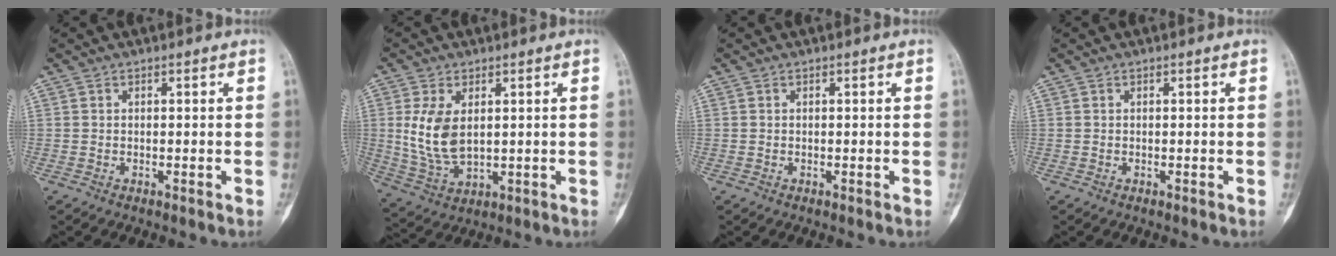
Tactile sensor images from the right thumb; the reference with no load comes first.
{"total": 9.4, "force": [1.7, 5.4, 7.5], "torque": [-0.144, -0.015, 0.049]}
{"total": 0.0}
{"total": 0.0}